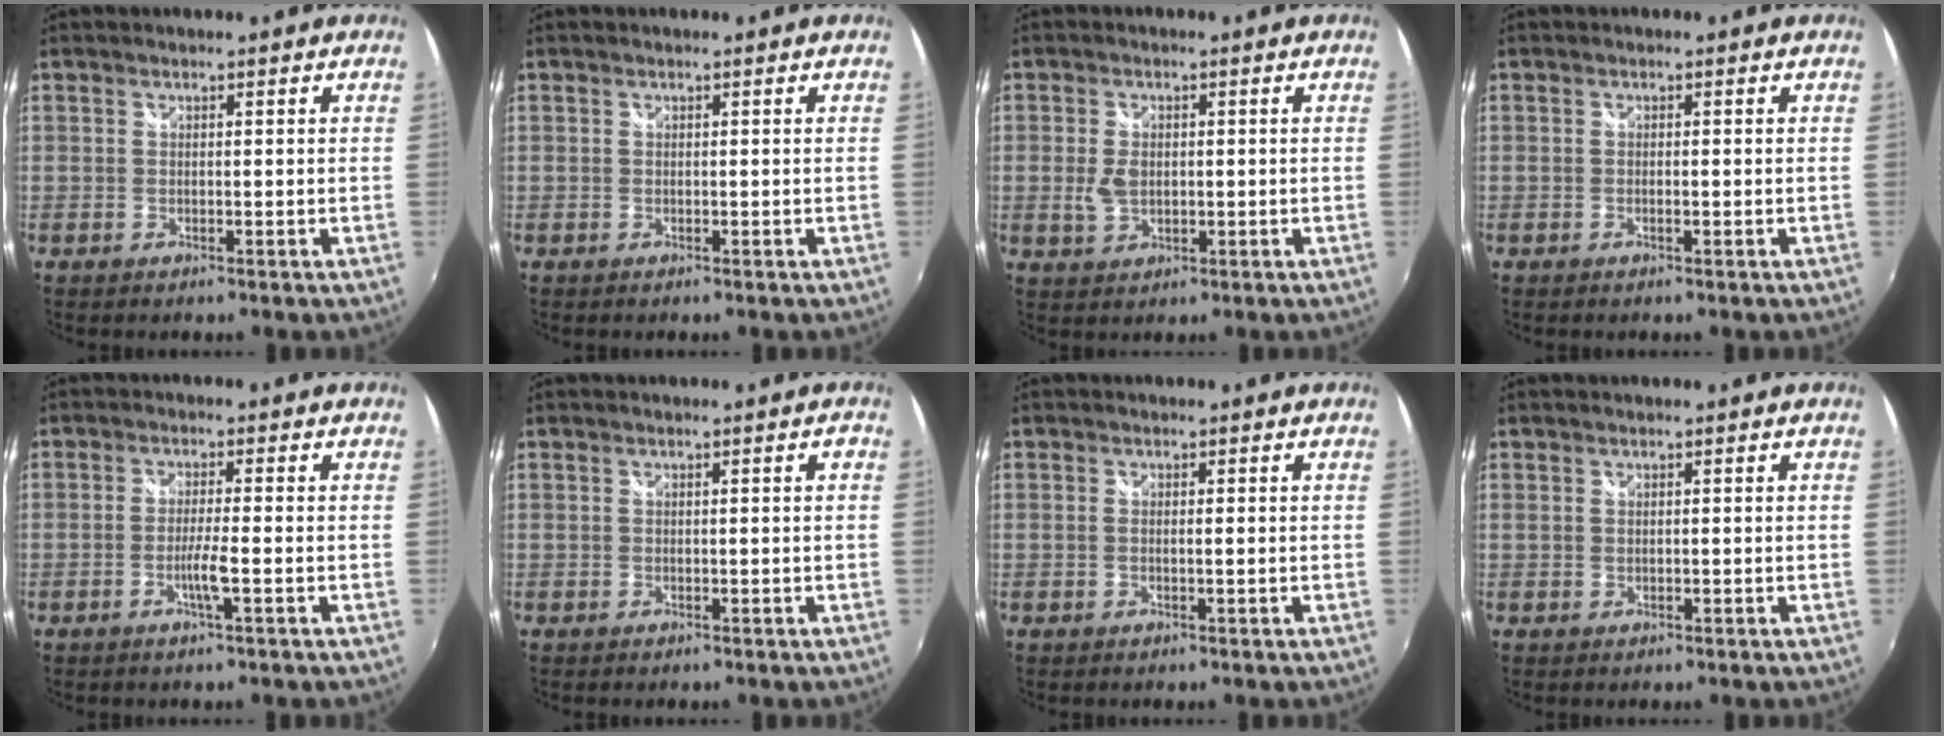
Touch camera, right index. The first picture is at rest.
{"total": 0.0}
{"total": 4.0, "force": [-0.2, 2.7, 2.9], "torque": [-0.061, 0.000, -0.003]}
{"total": 0.6, "force": [-0.3, 0.2, 0.5], "torque": [-0.010, 0.000, -0.007]}
{"total": 3.4, "force": [-1.5, -0.4, 3.1], "torque": [-0.057, -0.005, -0.029]}
{"total": 1.2, "force": [0.0, 0.0, 1.2], "torque": [-0.014, 0.004, -0.001]}
{"total": 1.1, "force": [-0.1, 0.2, 1.1], "torque": [-0.020, 0.000, -0.004]}
{"total": 0.0}